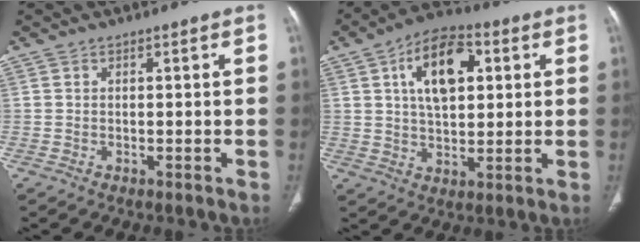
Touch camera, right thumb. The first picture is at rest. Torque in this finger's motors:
{"motor_torque": [1.77, 3.24, 0.02, 0.13, 0.41]}